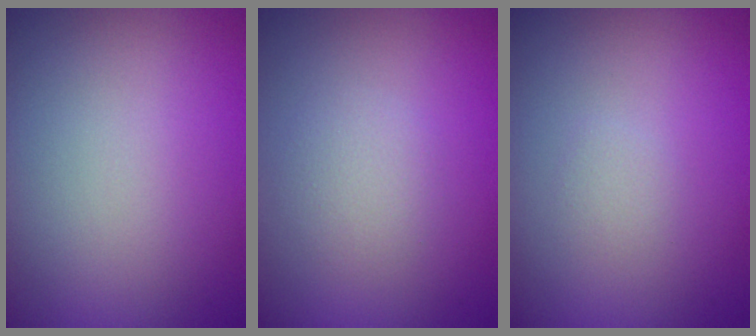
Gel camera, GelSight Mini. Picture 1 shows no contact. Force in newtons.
{"total": 1.6, "press": 1.6, "slide": 0.1}
{"total": 0.7, "press": 0.7, "slide": 0.0}